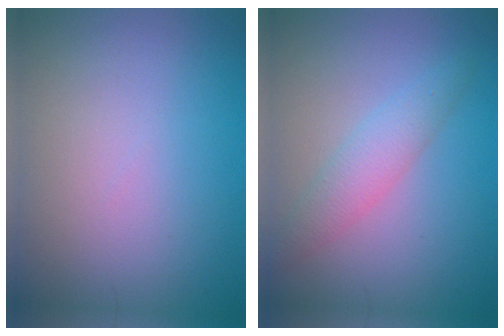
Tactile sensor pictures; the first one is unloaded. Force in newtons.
{"total": 2.8, "press": 2.8, "slide": 0.1}